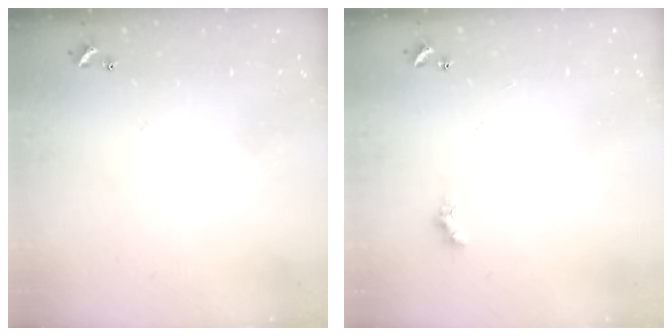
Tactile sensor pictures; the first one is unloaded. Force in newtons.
{"total": 0.0}